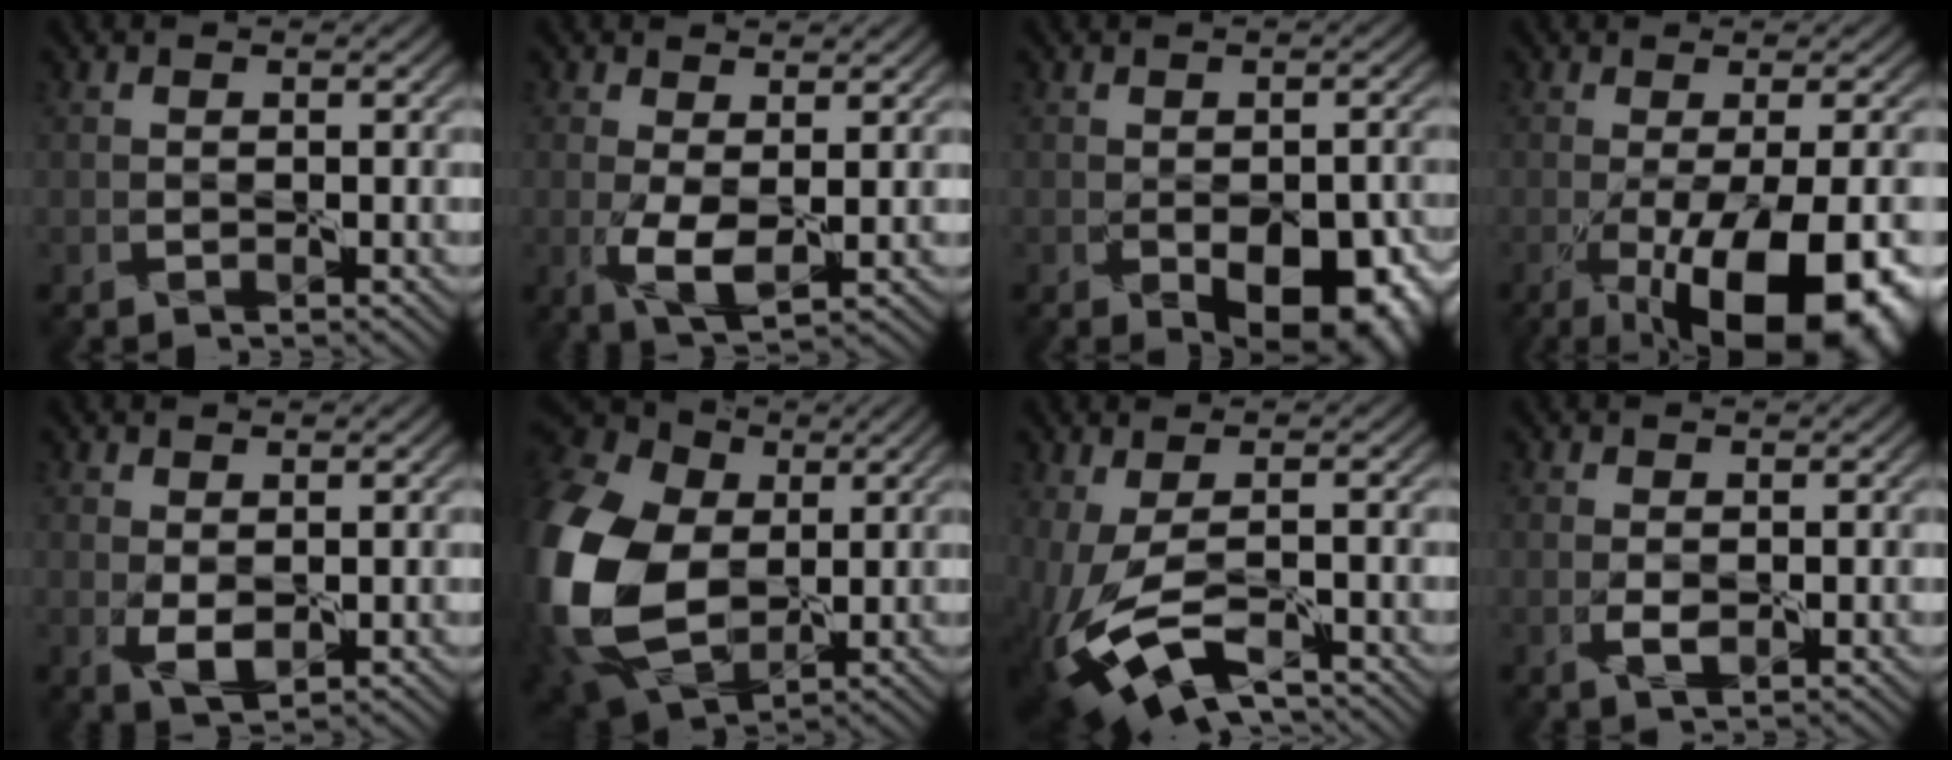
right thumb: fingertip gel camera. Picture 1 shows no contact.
{"total": 4.0, "force": [0.1, 1.6, 3.7], "torque": [-0.091, -0.008, 0.004]}
{"total": 10.3, "force": [-4.0, 5.5, 7.8], "torque": [-0.114, -0.040, -0.035]}
{"total": 13.7, "force": [-4.8, 4.7, 12.0], "torque": [-0.178, -0.039, -0.054]}
{"total": 2.5, "force": [0.5, 1.3, 2.0], "torque": [-0.046, -0.008, 0.014]}
{"total": 20.0, "force": [0.5, 14.7, 13.5], "torque": [-0.386, -0.024, 0.015]}
{"total": 10.3, "force": [-3.3, 4.1, 8.9], "torque": [-0.197, -0.006, -0.058]}
{"total": 1.7, "force": [0.0, 0.9, 1.4], "torque": [-0.036, -0.004, 0.002]}